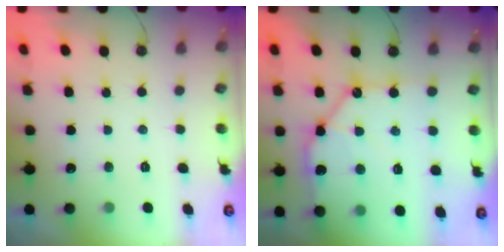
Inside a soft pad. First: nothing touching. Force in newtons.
{"total": 12.9, "press": 12.8, "slide": 1.5}